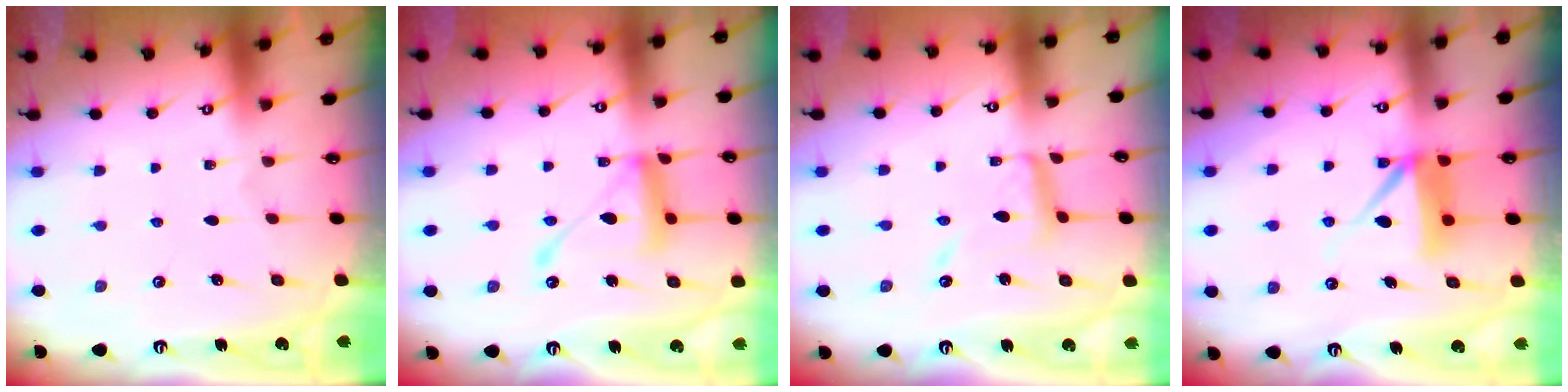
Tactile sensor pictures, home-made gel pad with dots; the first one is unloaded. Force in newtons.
{"total": 13.7, "press": 13.7, "slide": 1.3}
{"total": 10.4, "press": 10.4, "slide": 0.9}
{"total": 8.2, "press": 8.1, "slide": 0.6}